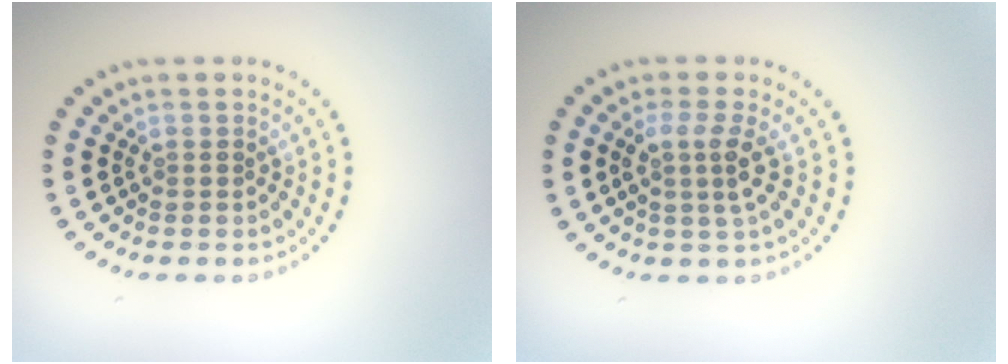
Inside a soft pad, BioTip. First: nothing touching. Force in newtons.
{"total": 2.4, "press": 1.9, "slide": 1.6}